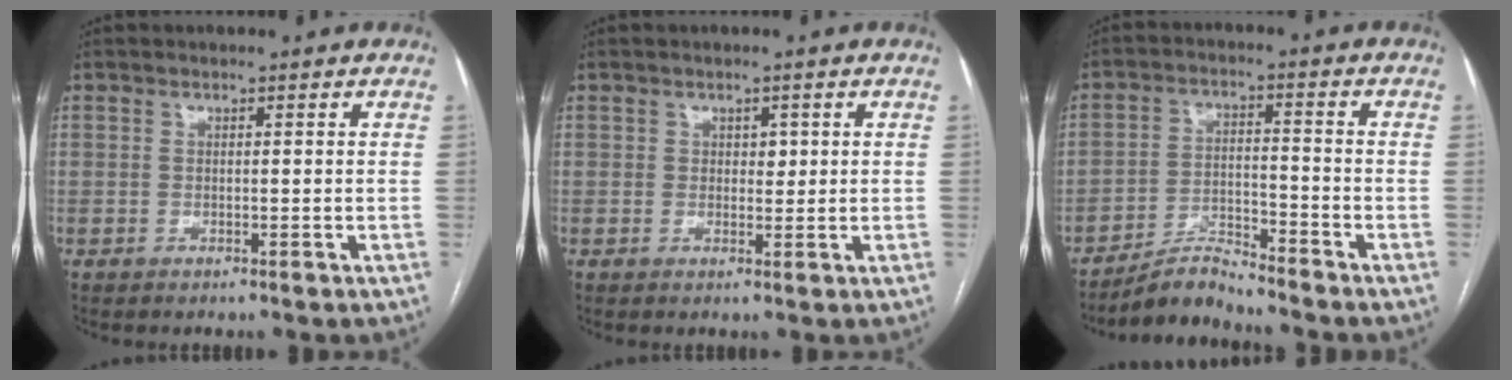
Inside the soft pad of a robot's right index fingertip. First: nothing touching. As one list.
[{"total": 1.7, "force": [0.5, 1.2, 1.0], "torque": [-0.009, -0.001, 0.005]}, {"total": 5.2, "force": [-5.2, 0.2, 0.6], "torque": [-0.008, -0.002, -0.094]}]